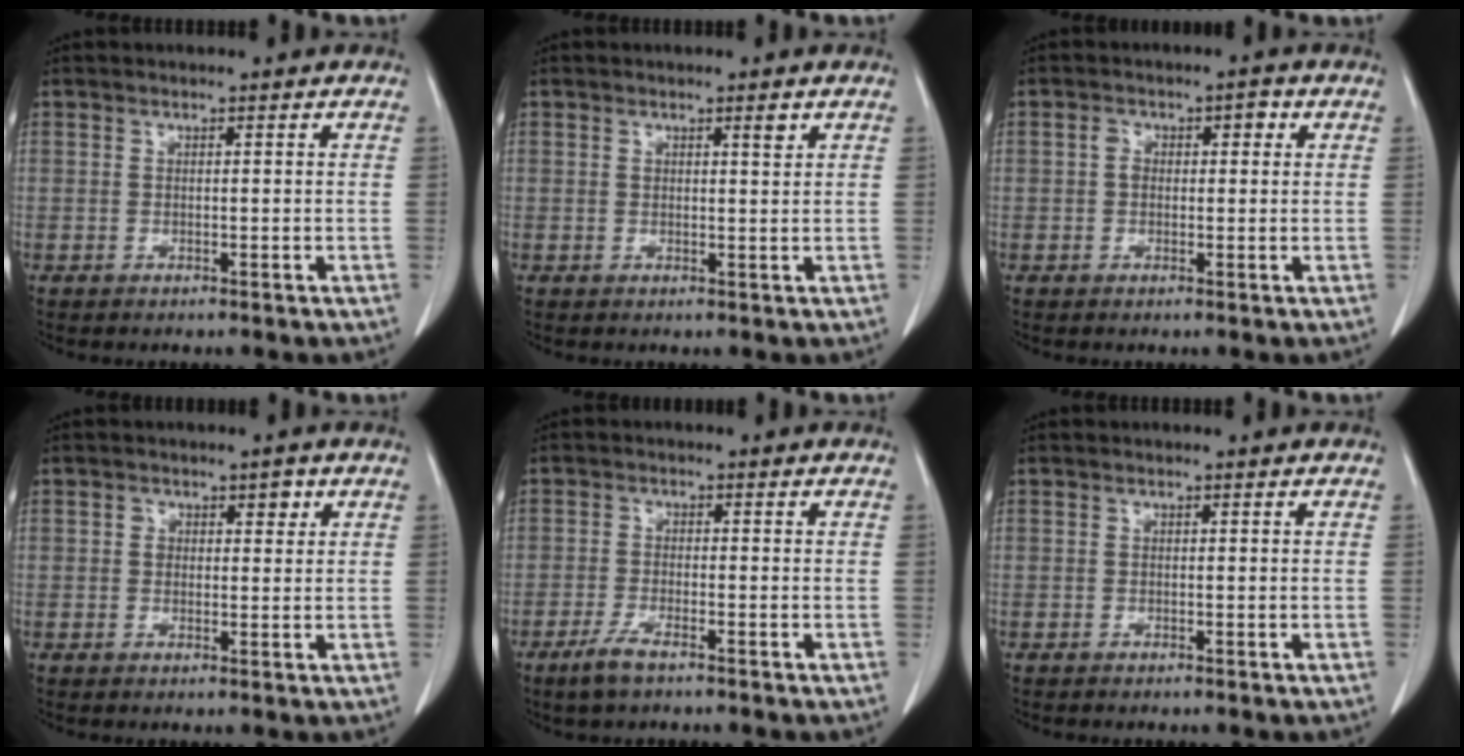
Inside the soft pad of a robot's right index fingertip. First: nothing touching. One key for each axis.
{"total": 1.7, "fx": 1.1, "fy": 0.2, "fz": 1.3, "tx": -0.023, "ty": -0.002, "tz": 0.017}
{"total": 3.6, "fx": 0.8, "fy": 2.3, "fz": 2.6, "tx": -0.043, "ty": 0.023, "tz": 0.012}
{"total": 2.6, "fx": 1.1, "fy": 1.8, "fz": 1.5, "tx": -0.016, "ty": 0.006, "tz": 0.015}
{"total": 3.5, "fx": -2.4, "fy": 0.6, "fz": 2.5, "tx": -0.058, "ty": -0.006, "tz": -0.044}
{"total": 0.0}